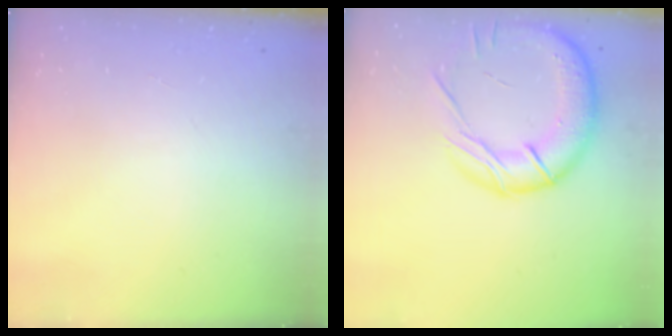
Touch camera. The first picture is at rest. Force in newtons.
{"total": 21.4, "press": 21.2, "slide": 3.3}